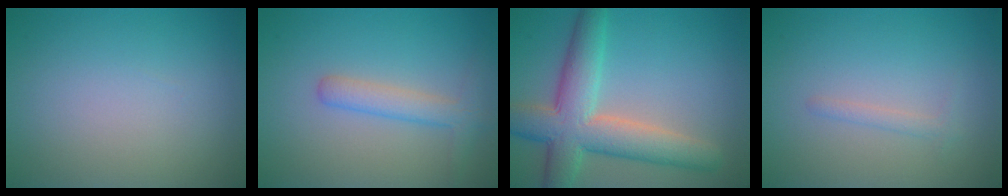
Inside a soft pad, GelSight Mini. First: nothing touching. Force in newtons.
{"total": 2.7, "press": 2.7, "slide": 0.1}
{"total": 7.9, "press": 7.9, "slide": 0.5}
{"total": 1.0, "press": 1.0, "slide": 0.0}